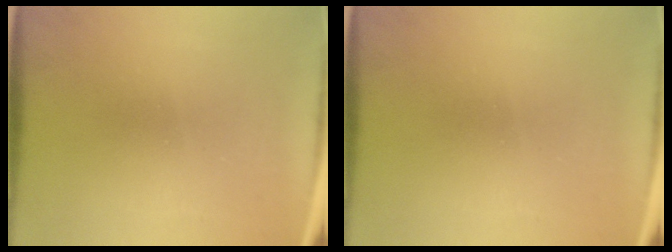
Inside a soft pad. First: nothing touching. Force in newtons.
{"total": 0.0}